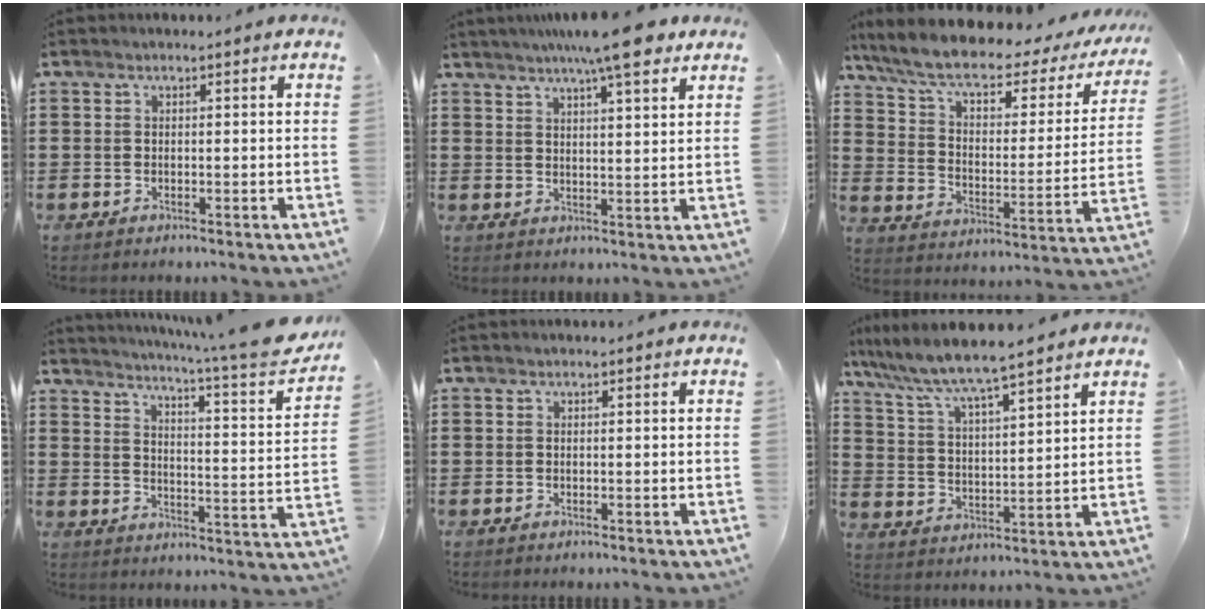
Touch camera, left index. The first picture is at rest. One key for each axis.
{"total": 8.6, "fx": 6.5, "fy": 0.9, "fz": 5.5, "tx": -0.098, "ty": -0.012, "tz": 0.111}
{"total": 8.0, "fx": 5.8, "fy": 2.1, "fz": 5.1, "tx": -0.121, "ty": -0.033, "tz": 0.097}
{"total": 7.1, "fx": 6.0, "fy": -0.3, "fz": 3.8, "tx": -0.074, "ty": -0.054, "tz": 0.094}
{"total": 0.0}
{"total": 6.4, "fx": 5.8, "fy": 0.0, "fz": 2.7, "tx": -0.078, "ty": -0.035, "tz": 0.095}